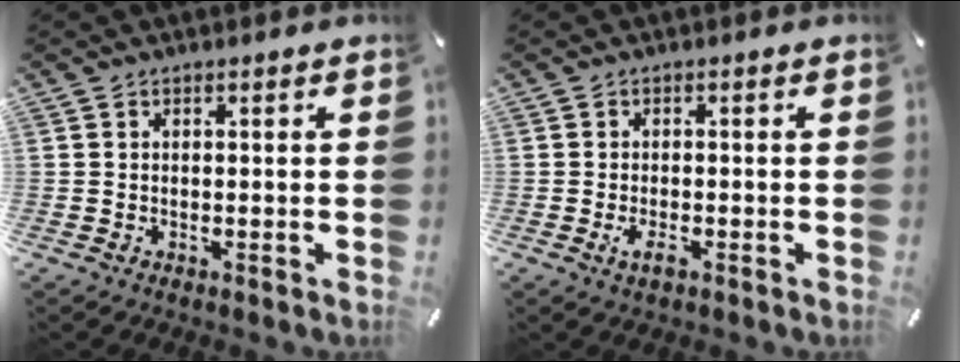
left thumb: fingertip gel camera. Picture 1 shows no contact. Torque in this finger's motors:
{"motor_torque": [-0.02, 0.02, 0.15, -0.15, 0.01]}